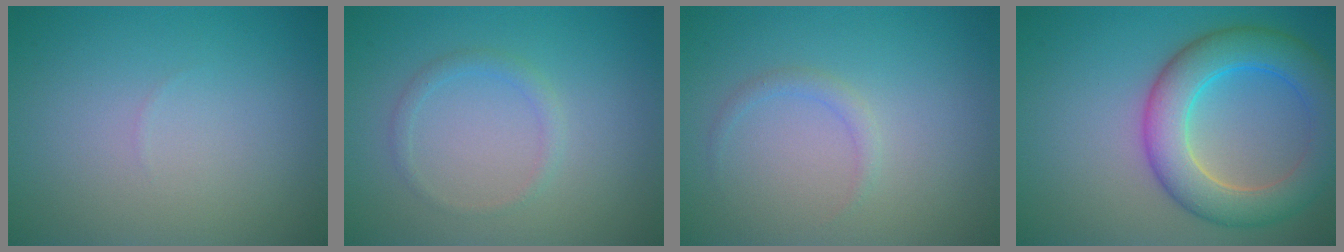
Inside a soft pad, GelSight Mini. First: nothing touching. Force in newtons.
{"total": 1.2, "press": 1.2, "slide": 0.0}
{"total": 1.0, "press": 1.0, "slide": 0.0}
{"total": 7.1, "press": 7.1, "slide": 0.2}